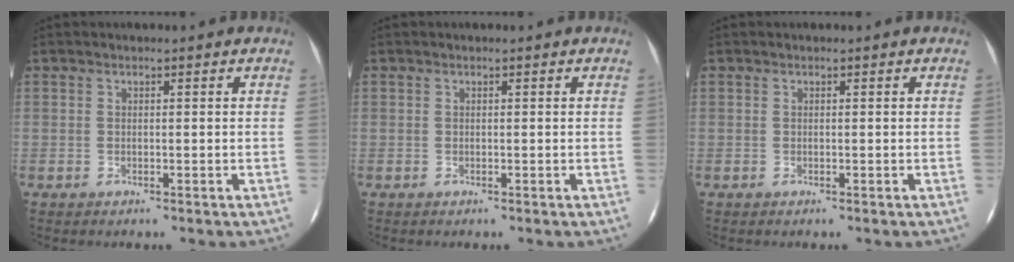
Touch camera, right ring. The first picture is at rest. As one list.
[{"total": 0.0}, {"total": 0.0}]